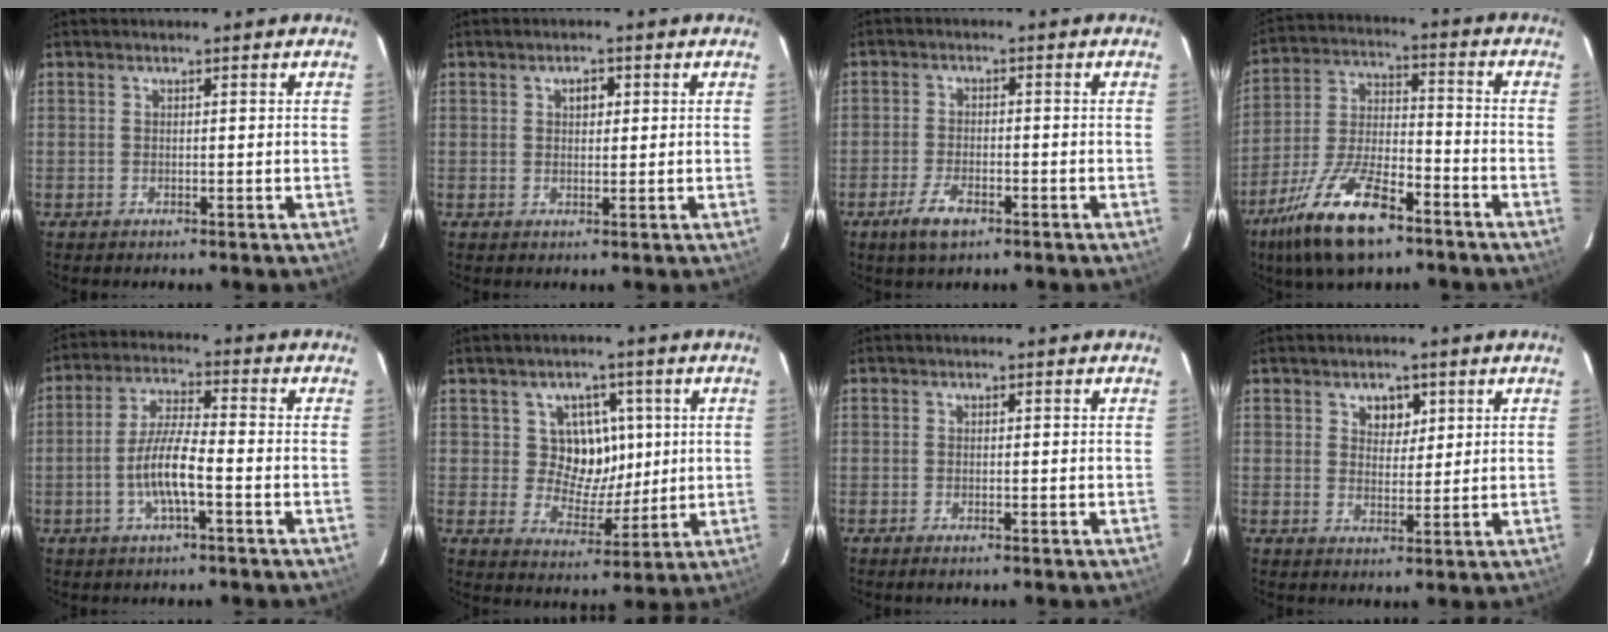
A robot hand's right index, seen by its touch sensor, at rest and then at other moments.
{"total": 2.1, "force": [0.7, 1.5, 1.3], "torque": [-0.018, 0.009, 0.011]}
{"total": 5.3, "force": [-3.3, 2.3, 3.4], "torque": [-0.083, -0.006, -0.060]}
{"total": 17.1, "force": [-11.0, 6.1, 11.5], "torque": [-0.241, -0.019, -0.202]}
{"total": 8.0, "force": [-2.8, 1.3, 7.4], "torque": [-0.151, 0.003, -0.054]}
{"total": 8.1, "force": [1.6, 7.3, 3.0], "torque": [-0.044, 0.000, 0.029]}
{"total": 1.0, "force": [-0.8, 0.2, 0.6], "torque": [-0.012, -0.003, -0.017]}
{"total": 3.7, "force": [1.8, 2.9, 1.6], "torque": [-0.015, 0.004, 0.029]}